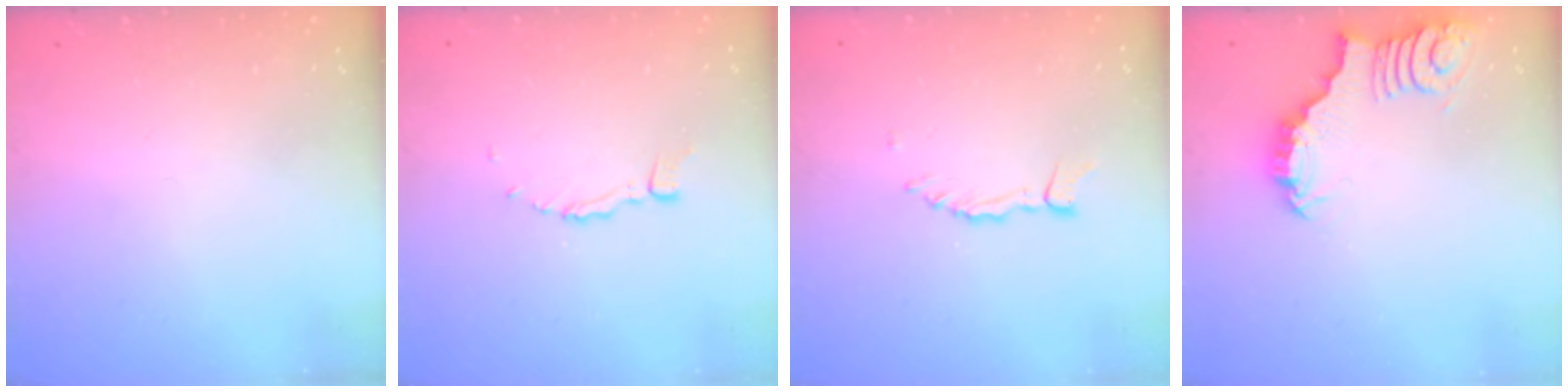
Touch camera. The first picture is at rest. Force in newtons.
{"total": 3.9, "press": 3.9, "slide": 0.5}
{"total": 1.3, "press": 1.3, "slide": 0.1}
{"total": 3.3, "press": 3.3, "slide": 0.1}